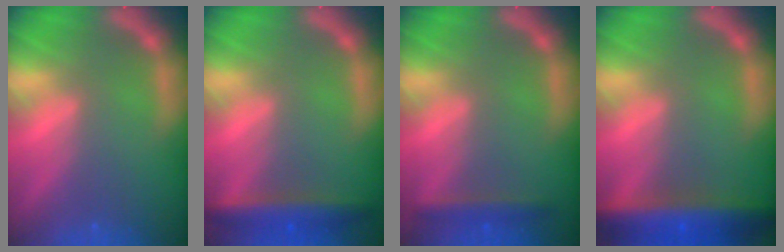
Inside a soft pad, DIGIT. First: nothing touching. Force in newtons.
{"total": 4.5}
{"total": 2.4}
{"total": 8.0}